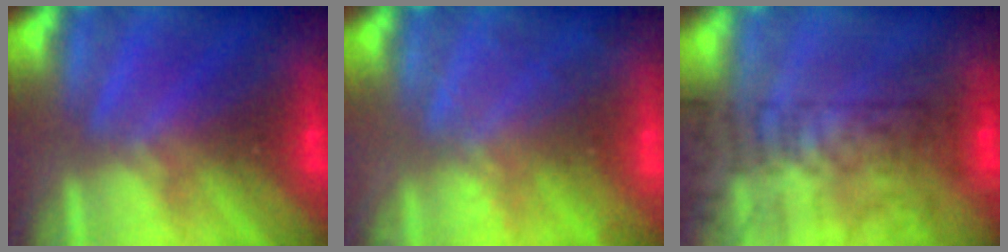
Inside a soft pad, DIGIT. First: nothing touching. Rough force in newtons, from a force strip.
{"total": 2.1}
{"total": 10.7}